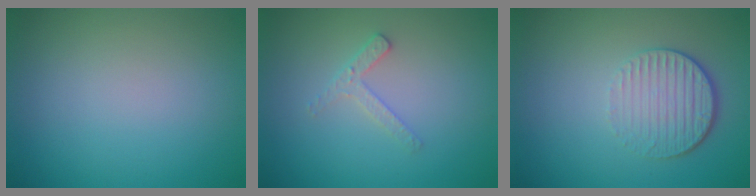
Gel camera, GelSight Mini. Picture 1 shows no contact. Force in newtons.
{"total": 1.7, "press": 1.7, "slide": 0.3}
{"total": 4.2, "press": 2.9, "slide": 3.1}